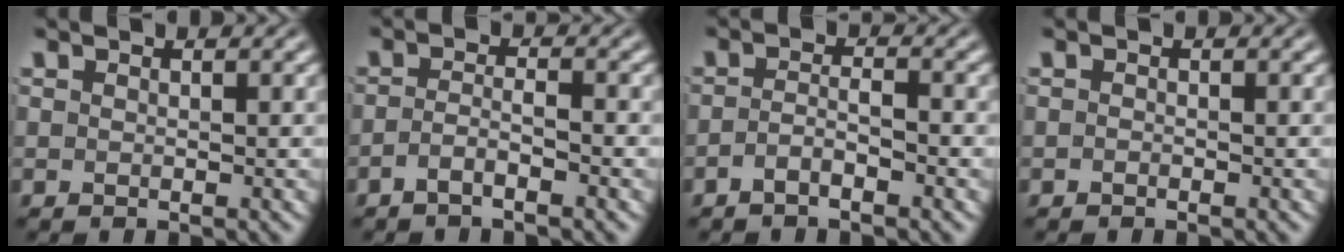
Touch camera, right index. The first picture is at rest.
{"total": 2.4, "force": [-2.1, -0.1, 1.2], "torque": [-0.019, -0.011, -0.033]}
{"total": 2.3, "force": [-2.0, 0.0, 1.2], "torque": [-0.015, -0.009, -0.032]}
{"total": 0.7, "force": [-0.5, -0.5, -0.1], "torque": [0.004, -0.005, -0.007]}